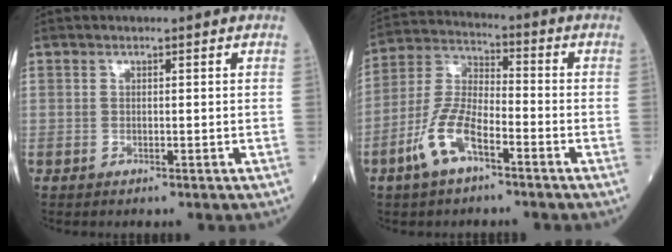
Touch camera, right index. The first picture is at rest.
{"total": 9.8, "force": [-5.0, 3.5, 7.7], "torque": [-0.174, 0.003, -0.102]}